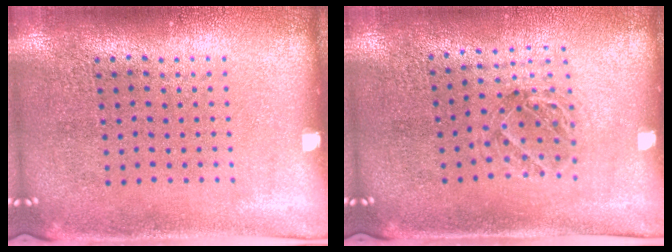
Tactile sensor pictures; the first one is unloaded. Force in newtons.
{"total": 1.0, "press": 1.0, "slide": 0.2}